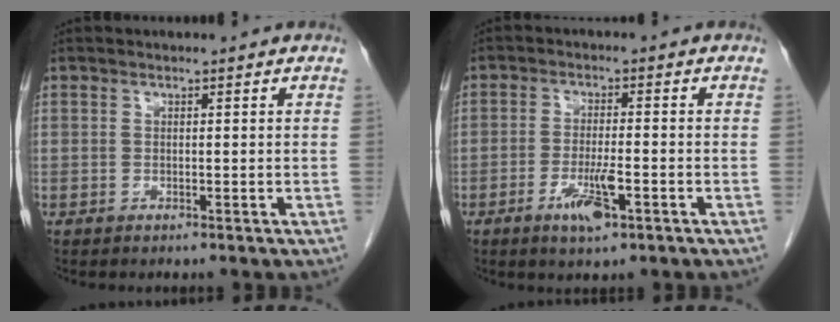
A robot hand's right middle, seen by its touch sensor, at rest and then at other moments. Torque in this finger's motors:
{"motor_torque": [0.17, -0.10, 0.09, 0.05]}